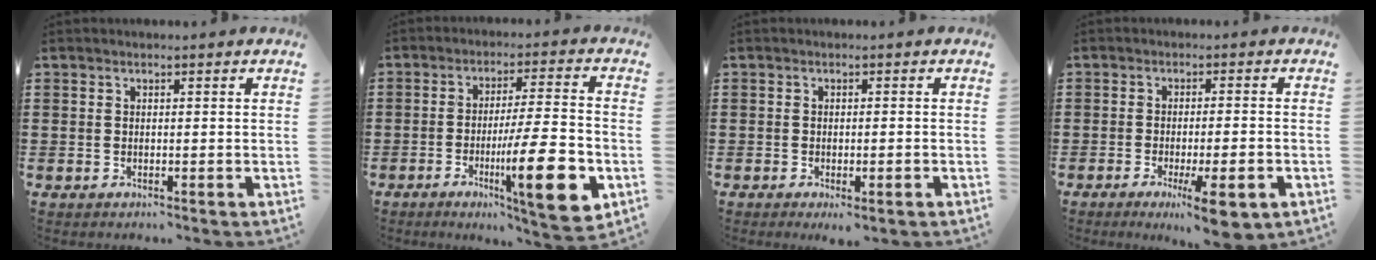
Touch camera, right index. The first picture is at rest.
{"total": 15.3, "force": [-5.0, 2.6, 14.3], "torque": [-0.223, -0.005, -0.075]}
{"total": 1.0, "force": [-0.6, 0.2, 0.7], "torque": [-0.014, -0.004, -0.011]}
{"total": 6.9, "force": [-3.6, 0.9, 5.8], "torque": [-0.096, -0.010, -0.060]}